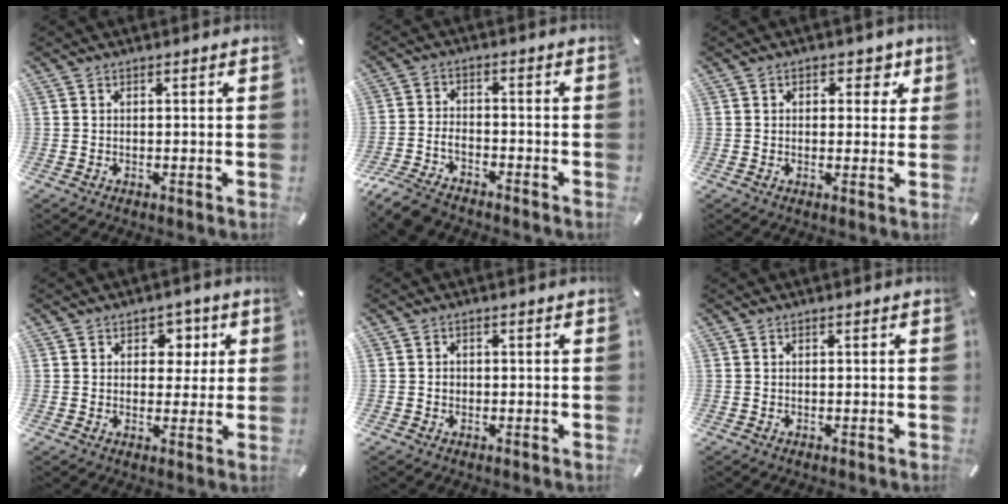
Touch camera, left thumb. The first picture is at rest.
{"total": 6.6, "force": [-5.4, 2.5, 2.6], "torque": [-0.061, 0.019, -0.107]}
{"total": 4.7, "force": [1.6, 3.3, 2.9], "torque": [-0.015, -0.006, 0.016]}
{"total": 5.6, "force": [1.6, 4.6, 2.7], "torque": [-0.018, -0.006, 0.019]}
{"total": 1.1, "force": [-0.2, 0.9, 0.6], "torque": [-0.012, 0.004, -0.006]}
{"total": 0.0}